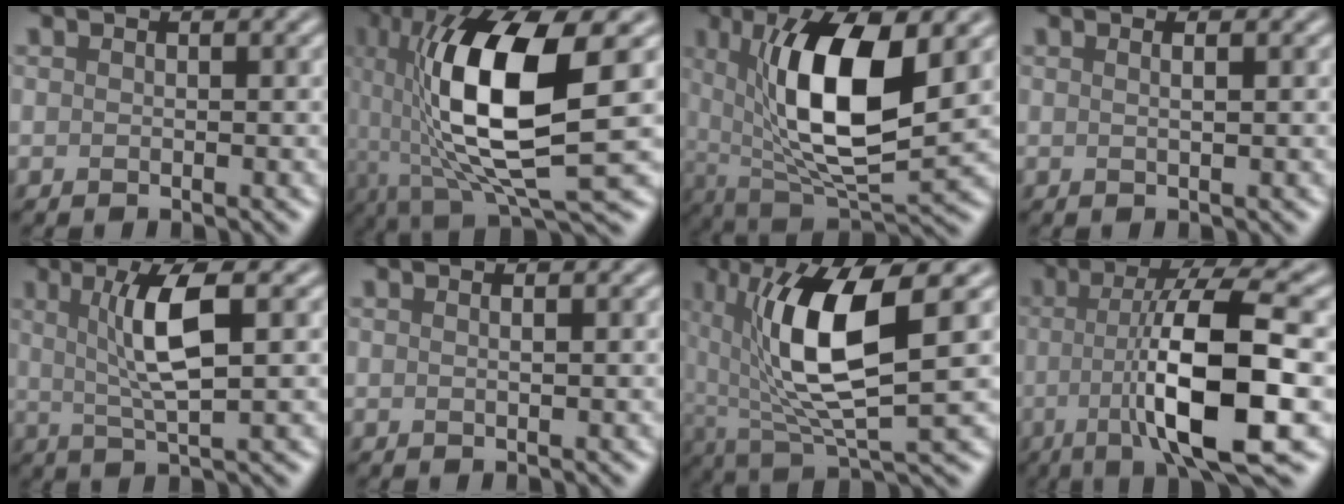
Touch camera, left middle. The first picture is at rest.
{"total": 12.4, "force": [0.7, 3.9, 11.8], "torque": [-0.217, -0.004, 0.019]}
{"total": 11.3, "force": [2.2, 4.3, 10.2], "torque": [-0.179, -0.008, 0.041]}
{"total": 1.7, "force": [0.6, 0.8, 1.4], "torque": [-0.005, -0.001, -0.009]}
{"total": 5.5, "force": [1.1, 1.0, 5.3], "torque": [-0.100, 0.003, 0.025]}
{"total": 1.1, "force": [0.4, 0.5, 0.9], "torque": [-0.002, -0.002, -0.005]}
{"total": 10.3, "force": [1.7, 3.2, 9.7], "torque": [-0.178, -0.005, 0.037]}
{"total": 11.1, "force": [-1.6, 2.3, 10.7], "torque": [-0.160, 0.004, -0.031]}